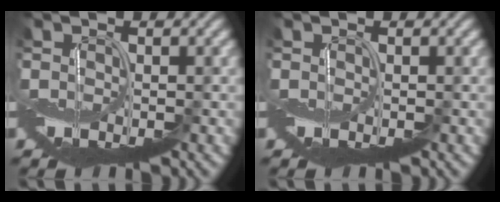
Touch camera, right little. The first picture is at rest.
{"total": 0.0}